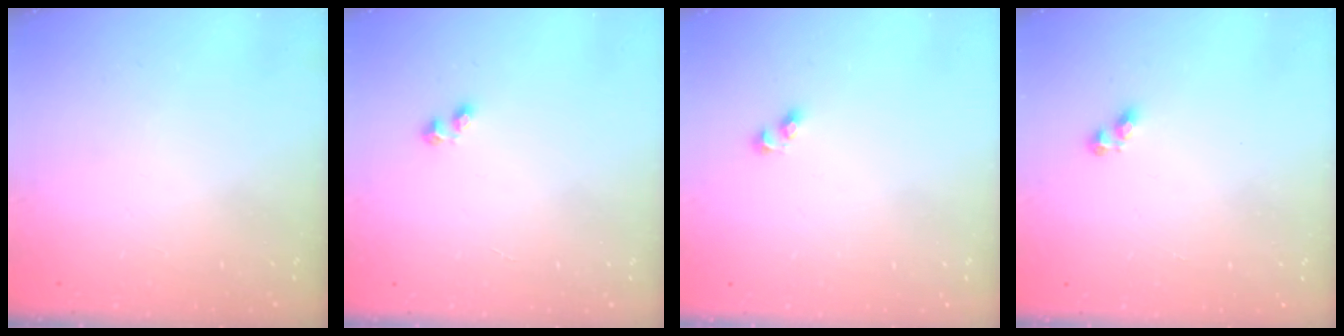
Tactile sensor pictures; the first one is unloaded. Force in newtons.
{"total": 1.7, "press": 1.6, "slide": 0.6}
{"total": 2.7, "press": 2.5, "slide": 1.2}
{"total": 2.8, "press": 2.8, "slide": 0.3}